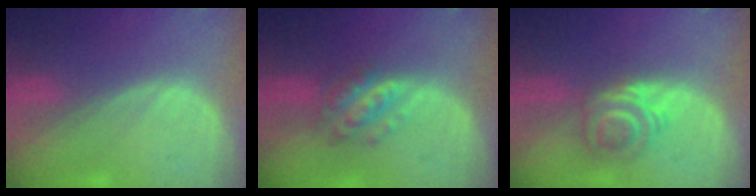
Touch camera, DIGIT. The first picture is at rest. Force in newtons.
{"total": 5.9, "press": 5.3, "slide": 2.7}
{"total": 6.2, "press": 5.3, "slide": 3.3}